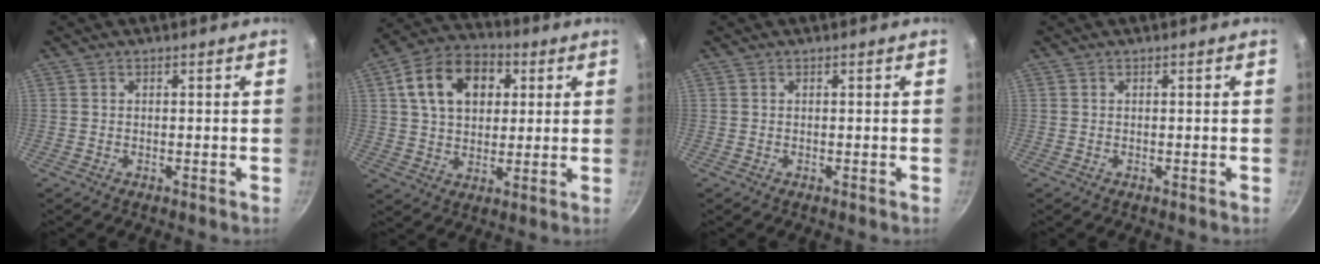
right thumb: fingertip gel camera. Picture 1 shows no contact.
{"total": 14.8, "force": [4.3, 10.4, 9.6], "torque": [-0.138, 0.014, 0.060]}
{"total": 0.0}
{"total": 0.0}